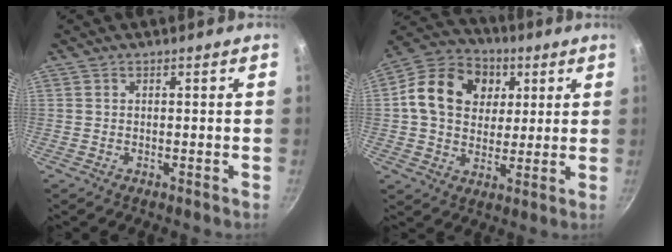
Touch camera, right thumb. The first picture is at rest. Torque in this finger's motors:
{"motor_torque": [-0.75, 1.58, 0.61, -0.46, 0.33]}